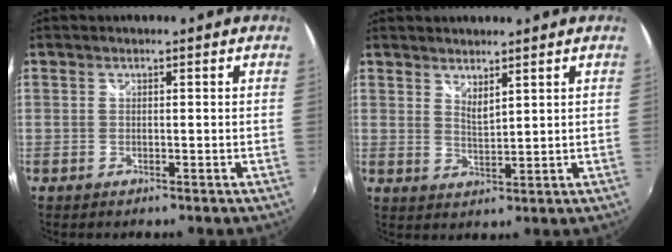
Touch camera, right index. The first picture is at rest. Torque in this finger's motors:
{"motor_torque": [-0.16, 0.01, -0.01, 0.00]}